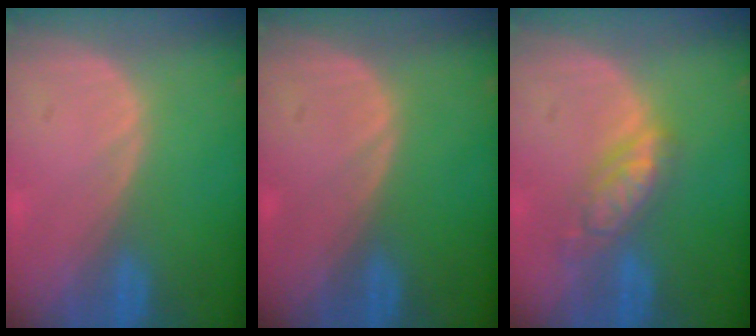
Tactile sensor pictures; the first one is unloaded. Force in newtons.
{"total": 0.0}
{"total": 5.5, "press": 5.0, "slide": 2.4}